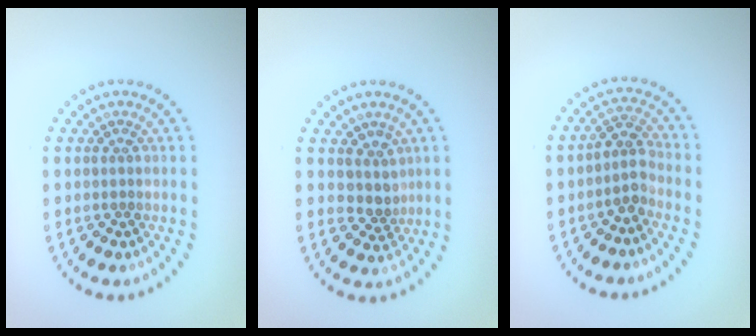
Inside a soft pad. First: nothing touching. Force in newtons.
{"total": 2.2, "press": 1.6, "slide": 1.5}
{"total": 2.4, "press": 1.9, "slide": 1.5}